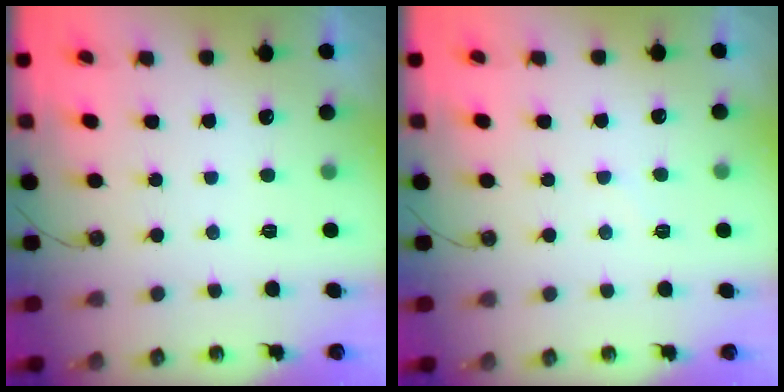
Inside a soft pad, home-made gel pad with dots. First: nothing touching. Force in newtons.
{"total": 5.8, "press": 5.8, "slide": 0.7}